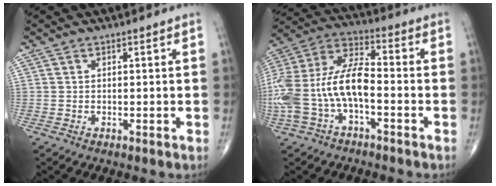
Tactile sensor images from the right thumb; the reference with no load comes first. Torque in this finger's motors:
{"motor_torque": [0.95, 0.18, 2.24, -0.38, 0.69]}